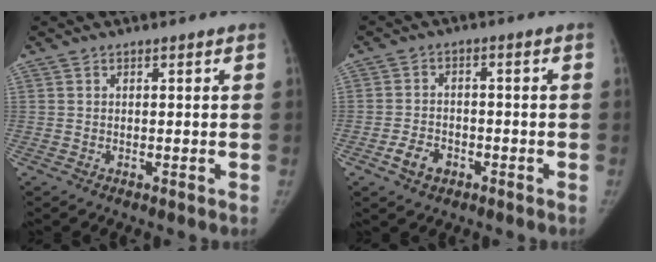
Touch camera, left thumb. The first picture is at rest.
{"total": 4.7, "force": [-2.4, 3.3, 2.4], "torque": [-0.038, 0.016, -0.041]}